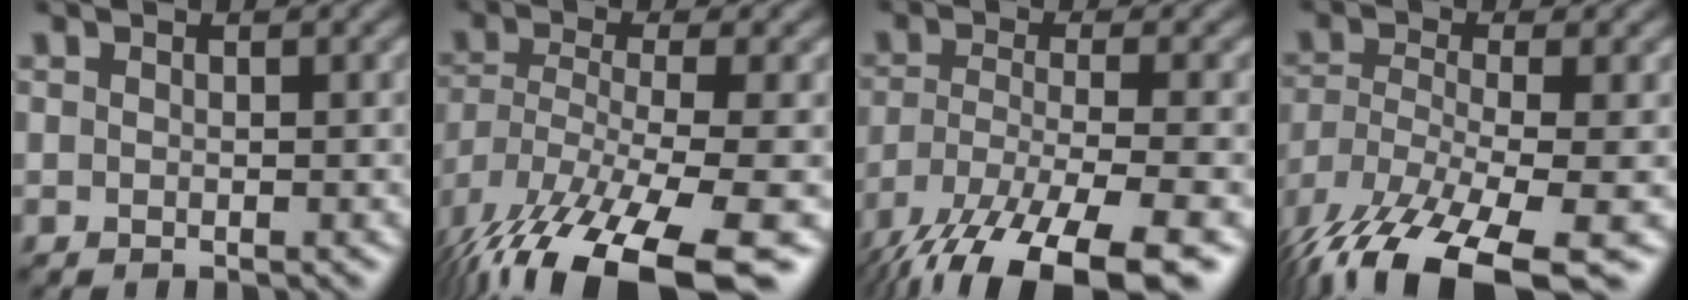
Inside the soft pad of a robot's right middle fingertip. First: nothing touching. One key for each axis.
{"total": 14.4, "fx": -9.5, "fy": 4.2, "fz": 10.0, "tx": -0.215, "ty": -0.037, "tz": -0.142}
{"total": 11.7, "fx": -8.7, "fy": 2.8, "fz": 7.4, "tx": -0.143, "ty": -0.017, "tz": -0.149}
{"total": 12.2, "fx": -8.8, "fy": 3.2, "fz": 7.9, "tx": -0.165, "ty": -0.026, "tz": -0.152}